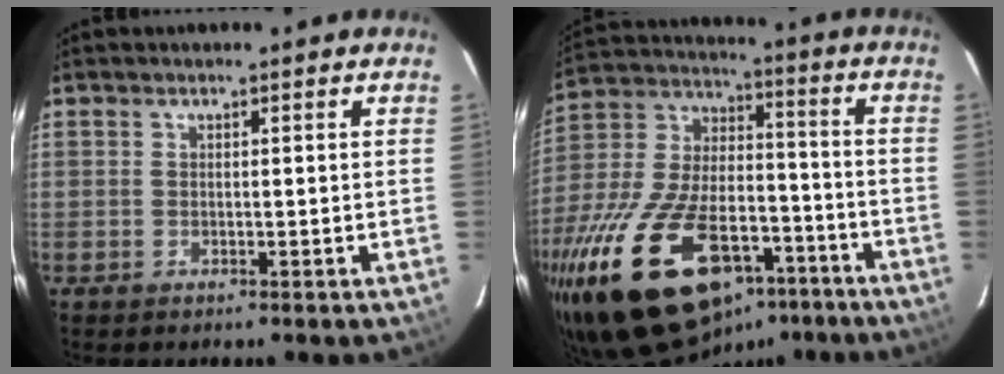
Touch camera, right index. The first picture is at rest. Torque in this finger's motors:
{"motor_torque": [2.14, 0.00, 1.05, 0.21]}